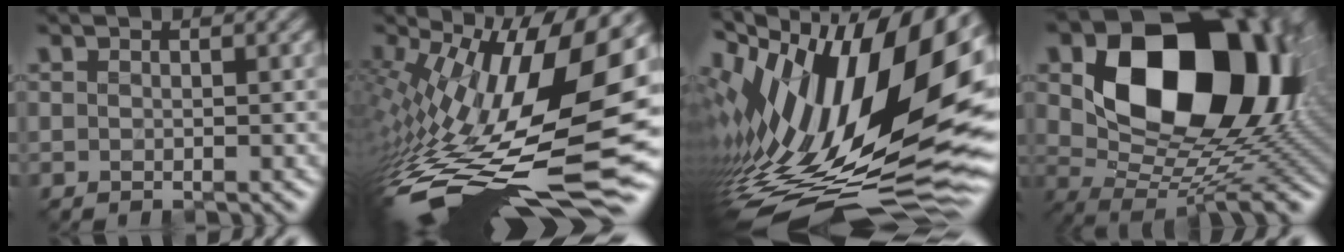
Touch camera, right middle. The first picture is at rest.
{"total": 17.6, "force": [-2.6, 7.5, 15.7], "torque": [-0.285, -0.010, -0.053]}
{"total": 17.7, "force": [0.4, 7.0, 16.2], "torque": [-0.287, -0.007, 0.001]}
{"total": 17.0, "force": [4.8, 11.0, 12.1], "torque": [-0.171, -0.001, 0.086]}